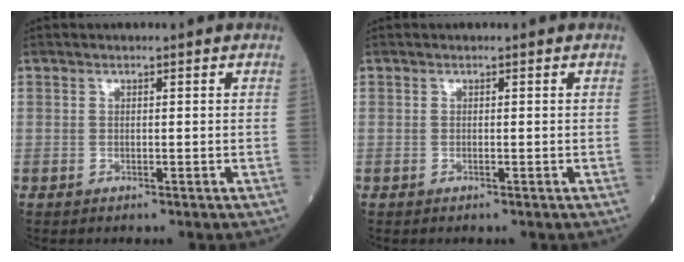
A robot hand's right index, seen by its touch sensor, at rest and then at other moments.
{"total": 0.0}